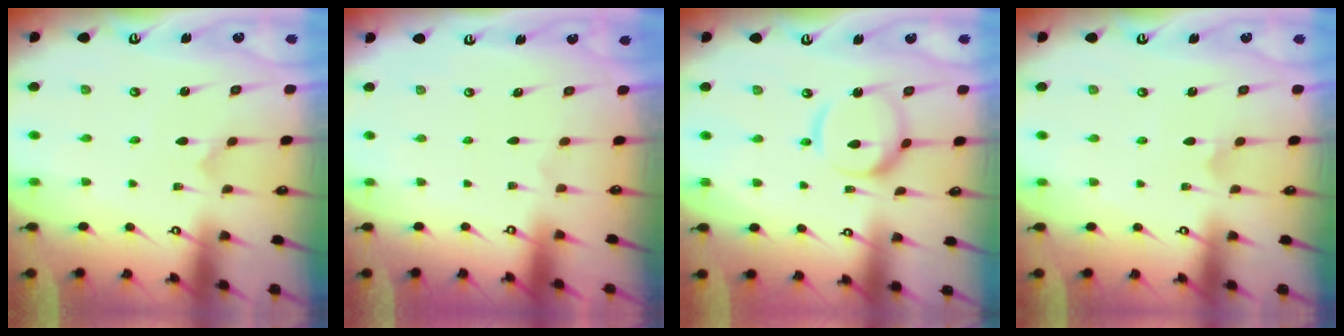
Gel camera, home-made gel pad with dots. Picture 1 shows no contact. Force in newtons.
{"total": 0.0}
{"total": 12.3, "press": 12.2, "slide": 1.2}
{"total": 2.0, "press": 2.0, "slide": 0.1}